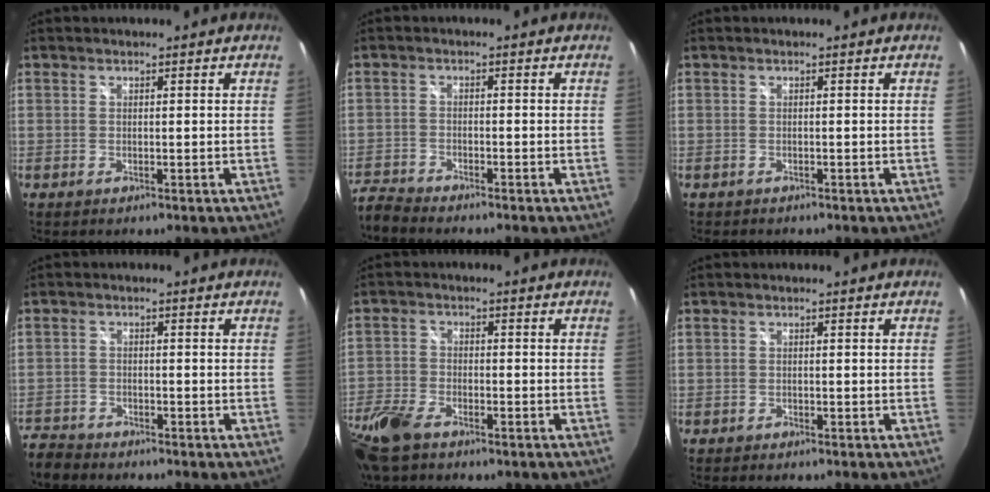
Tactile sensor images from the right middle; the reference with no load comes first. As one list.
[{"total": 5.0, "force": [-5.0, 0.4, 0.5], "torque": [-0.032, -0.013, -0.106]}, {"total": 0.8, "force": [-0.7, 0.5, 0.1], "torque": [-0.007, 0.000, -0.010]}, {"total": 6.1, "force": [-5.7, 2.1, 0.8], "torque": [-0.046, -0.011, -0.110]}, {"total": 13.0, "force": [-8.8, 6.6, 7.0], "torque": [-0.192, -0.031, -0.173]}, {"total": 1.3, "force": [-1.2, 0.3, 0.3], "torque": [-0.010, -0.005, -0.019]}]